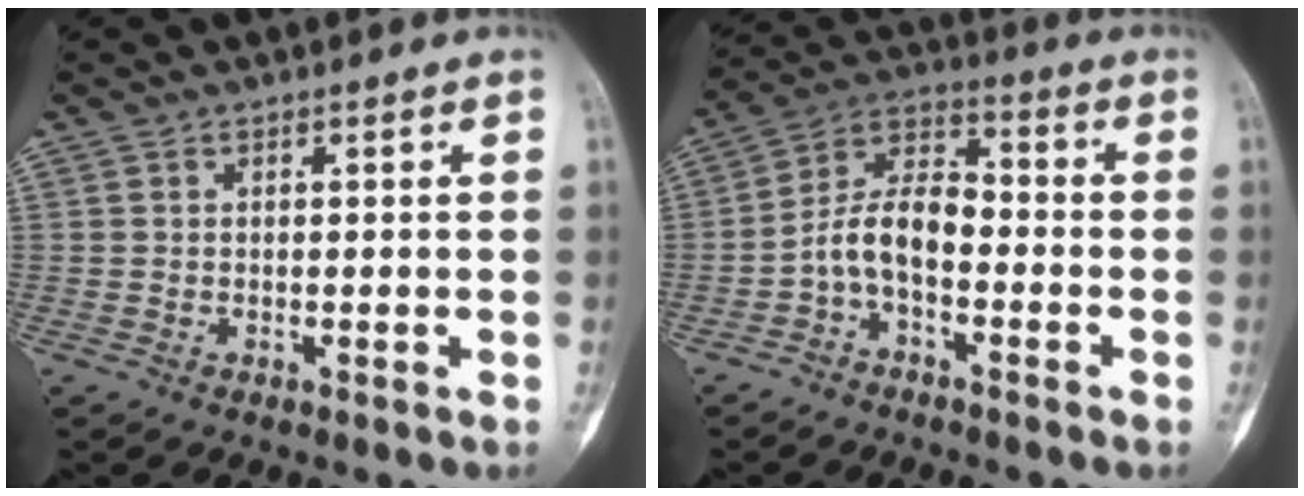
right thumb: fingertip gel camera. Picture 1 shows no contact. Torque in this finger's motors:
{"motor_torque": [0.19, 0.08, 0.57, -0.55, 0.08]}